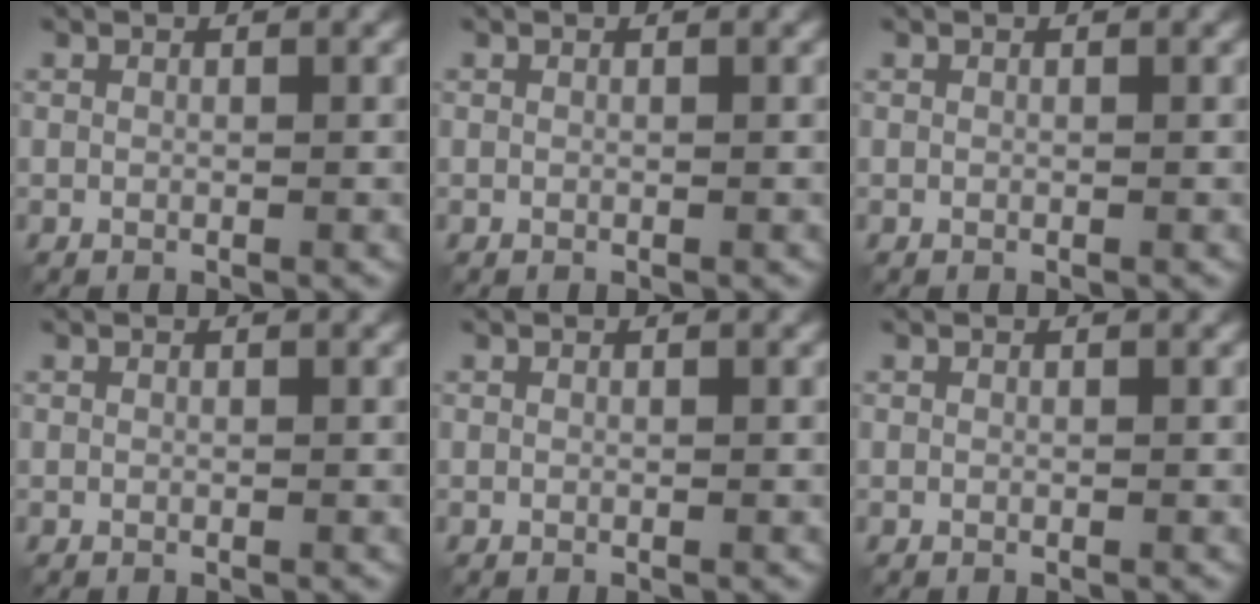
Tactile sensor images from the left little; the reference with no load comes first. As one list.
[{"total": 0.0}, {"total": 0.0}, {"total": 0.0}, {"total": 0.0}, {"total": 0.0}]